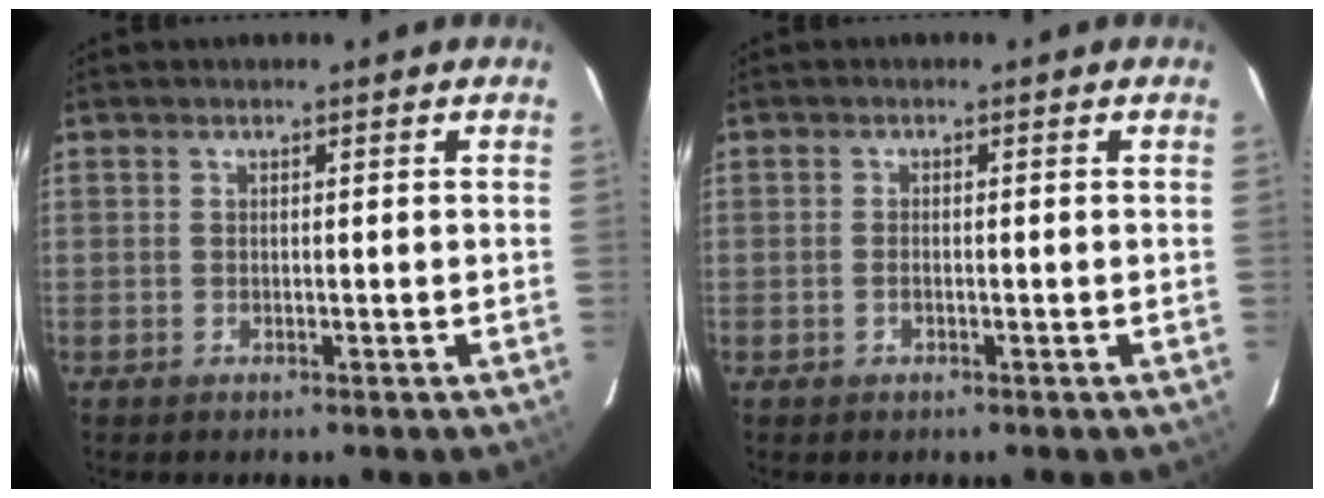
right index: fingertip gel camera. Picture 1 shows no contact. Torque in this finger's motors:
{"motor_torque": [-0.12, -0.02, -0.01, 0.00]}